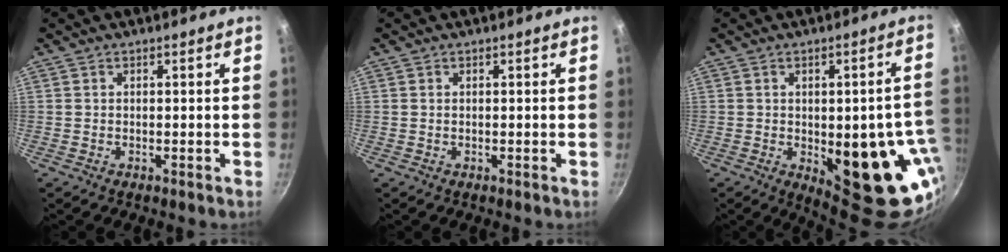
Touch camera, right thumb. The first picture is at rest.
{"total": 0.0}
{"total": 19.5, "force": [-3.6, 8.2, 17.3], "torque": [-0.160, -0.011, -0.029]}